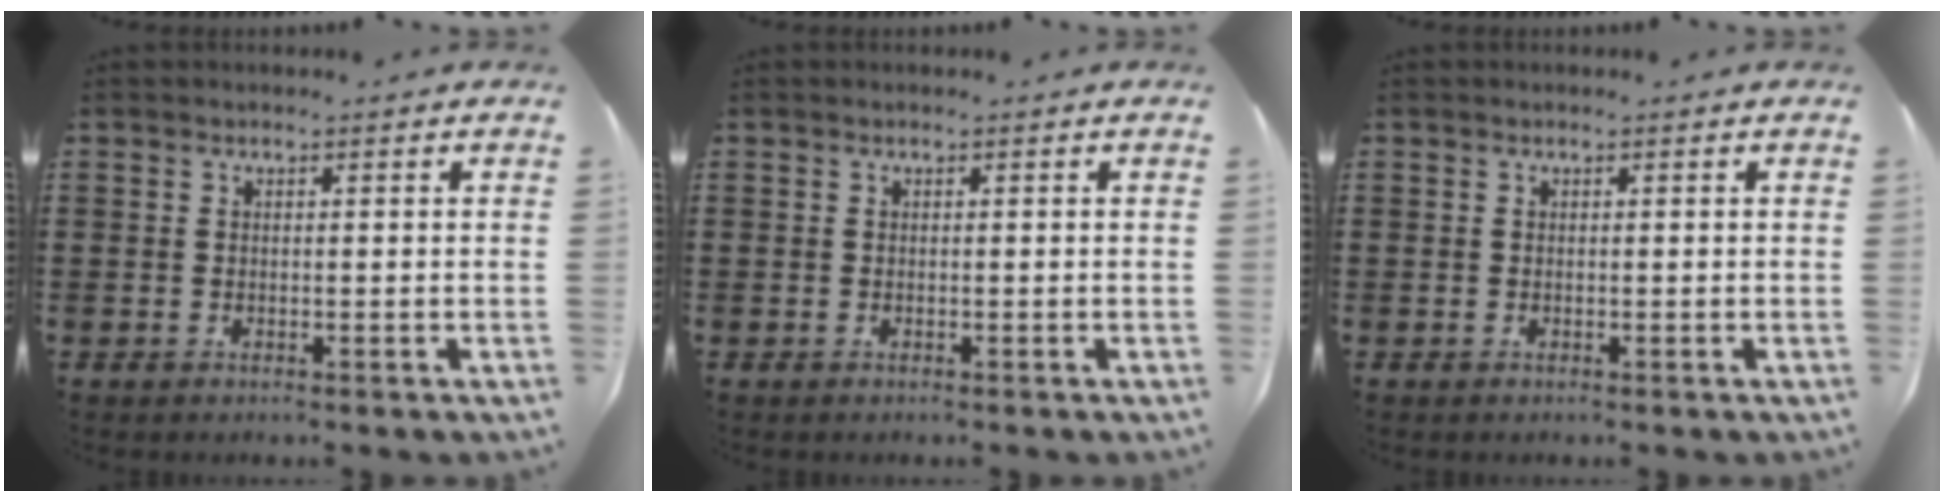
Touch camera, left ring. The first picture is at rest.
{"total": 0.0}
{"total": 0.0}